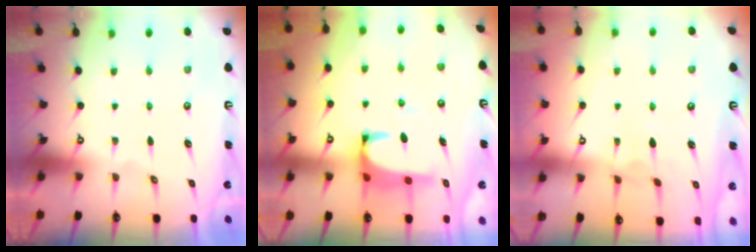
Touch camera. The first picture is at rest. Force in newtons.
{"total": 2.5, "press": 2.4, "slide": 0.7}
{"total": 3.3, "press": 3.3, "slide": 0.3}